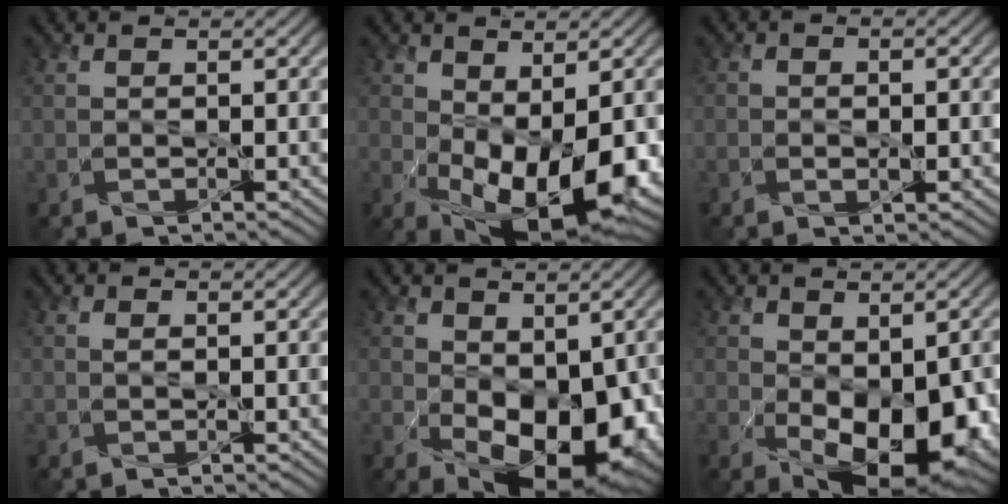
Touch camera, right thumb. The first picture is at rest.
{"total": 10.9, "force": [-1.7, 5.9, 8.9], "torque": [-0.160, -0.032, -0.012]}
{"total": 1.9, "force": [-0.9, 1.0, 1.3], "torque": [-0.019, -0.009, -0.013]}
{"total": 0.0}
{"total": 11.5, "force": [-2.0, 7.3, 8.7], "torque": [-0.136, -0.051, -0.010]}
{"total": 11.7, "force": [-3.3, 6.8, 9.0], "torque": [-0.150, -0.054, -0.027]}